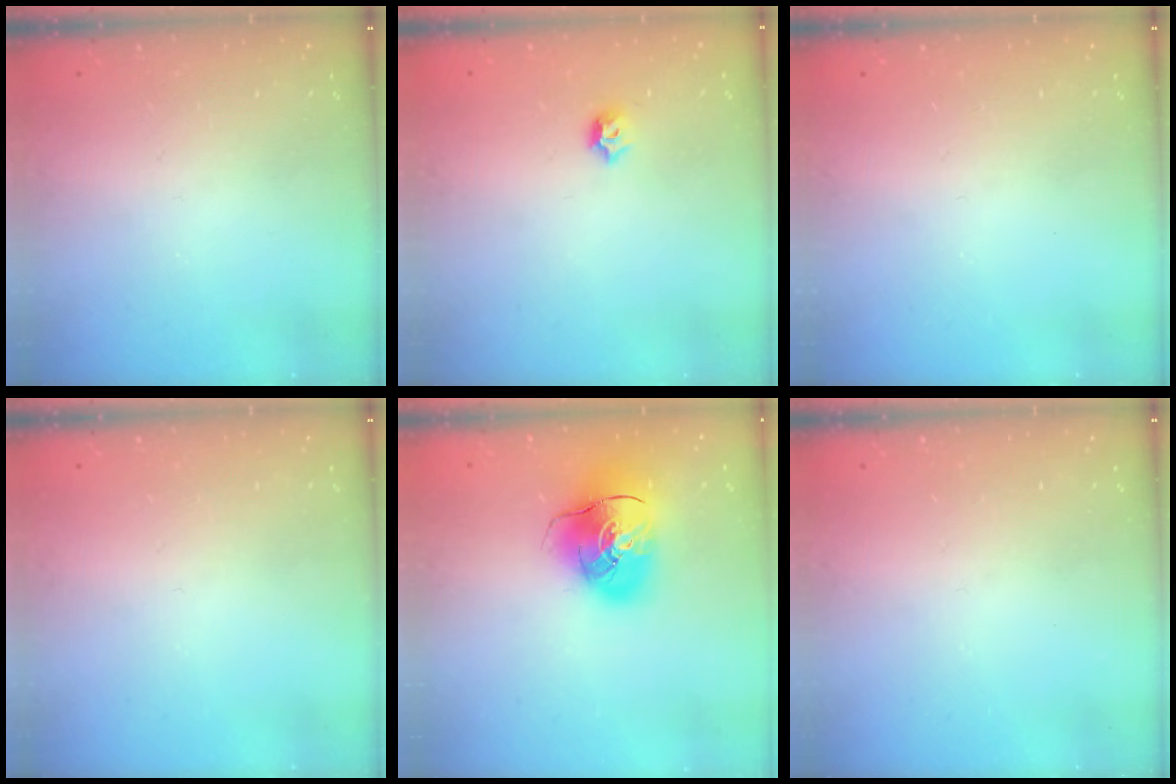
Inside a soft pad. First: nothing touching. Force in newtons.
{"total": 3.8, "press": 3.8, "slide": 0.8}
{"total": 0.0}
{"total": 0.0}
{"total": 14.3, "press": 14.1, "slide": 2.3}
{"total": 0.0}